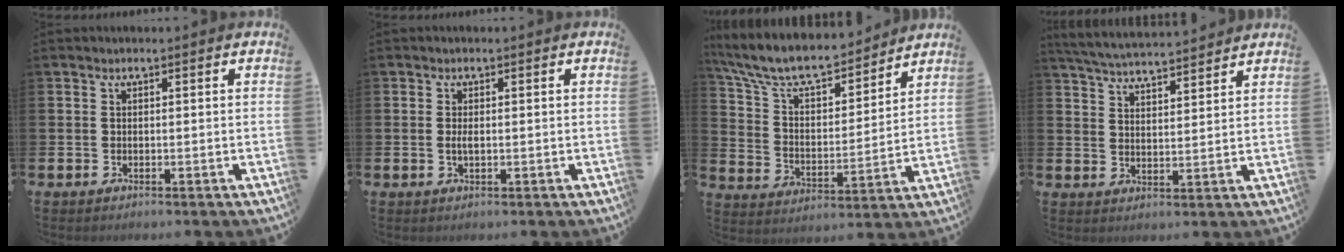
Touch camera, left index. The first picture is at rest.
{"total": 1.3, "force": [0.0, 0.5, 1.2], "torque": [-0.022, 0.002, -0.002]}
{"total": 9.4, "force": [8.5, 2.4, 3.1], "torque": [-0.107, -0.059, 0.149]}
{"total": 5.0, "force": [5.0, 0.2, 0.5], "torque": [-0.033, -0.032, 0.089]}